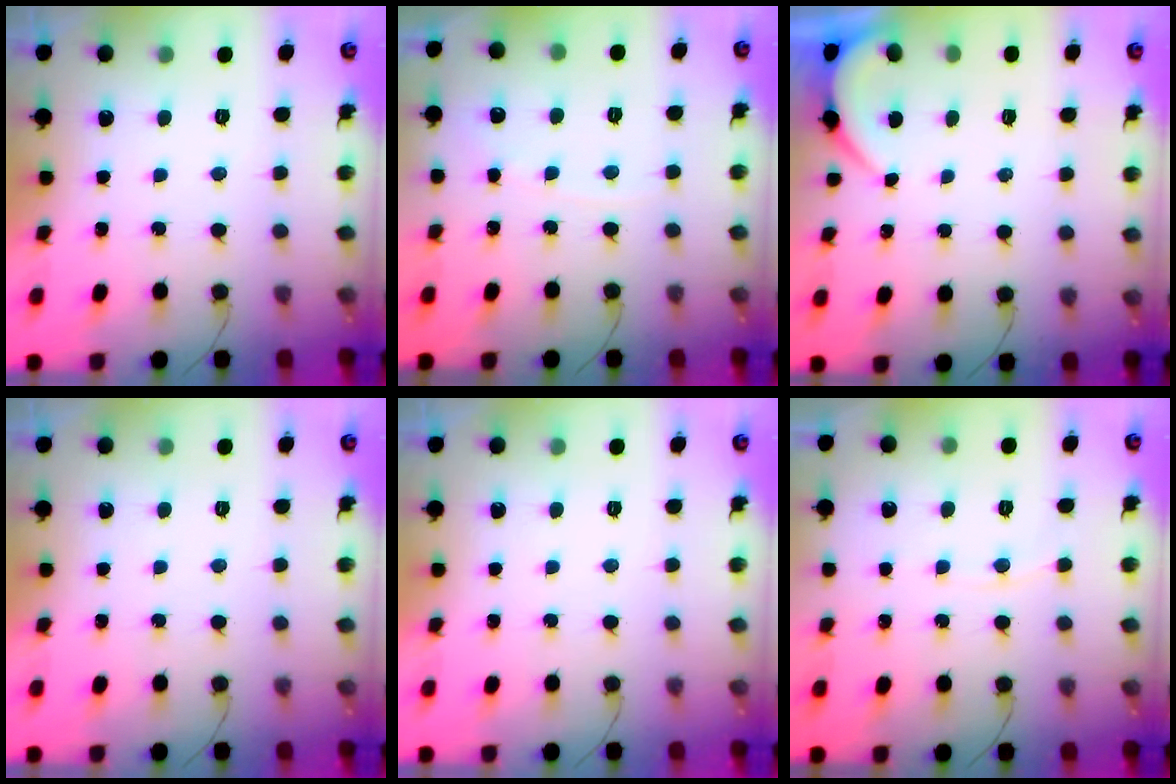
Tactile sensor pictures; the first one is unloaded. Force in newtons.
{"total": 2.4, "press": 2.4, "slide": 0.4}
{"total": 2.2, "press": 2.2, "slide": 0.4}
{"total": 0.0}
{"total": 0.0}
{"total": 3.9, "press": 3.9, "slide": 0.5}